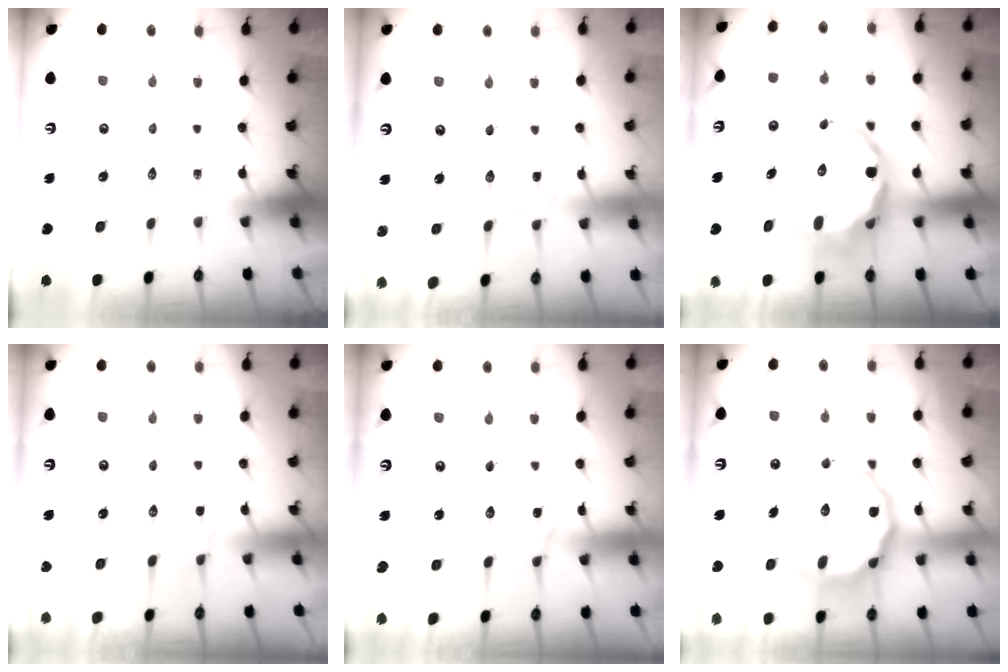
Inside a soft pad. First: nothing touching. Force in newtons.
{"total": 0.0}
{"total": 9.9, "press": 9.6, "slide": 2.7}
{"total": 2.3, "press": 2.3, "slide": 0.5}
{"total": 1.5, "press": 1.5, "slide": 0.1}
{"total": 15.4, "press": 15.3, "slide": 1.5}